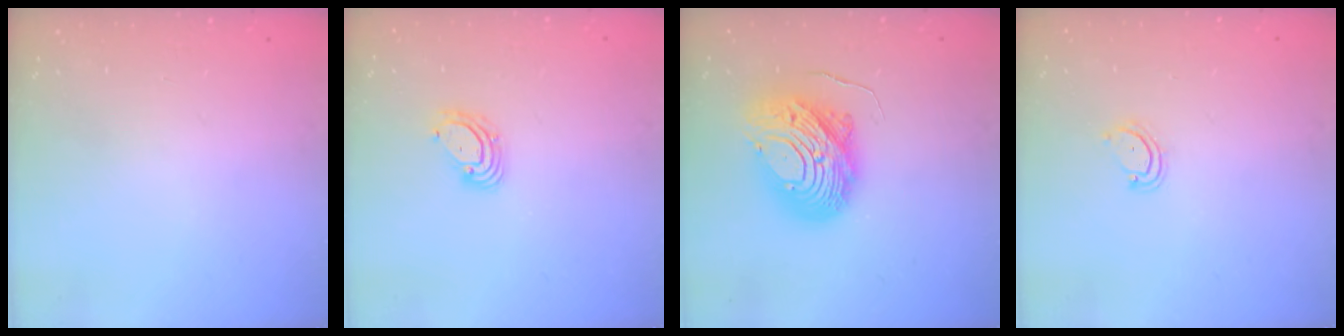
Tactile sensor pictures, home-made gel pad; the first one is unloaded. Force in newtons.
{"total": 5.2, "press": 5.2, "slide": 0.6}
{"total": 14.3, "press": 14.3, "slide": 1.4}
{"total": 3.6, "press": 3.6, "slide": 0.3}